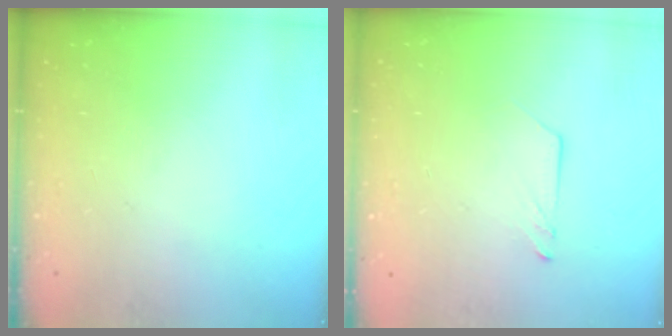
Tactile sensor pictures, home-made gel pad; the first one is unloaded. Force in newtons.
{"total": 1.2, "press": 1.2, "slide": 0.1}